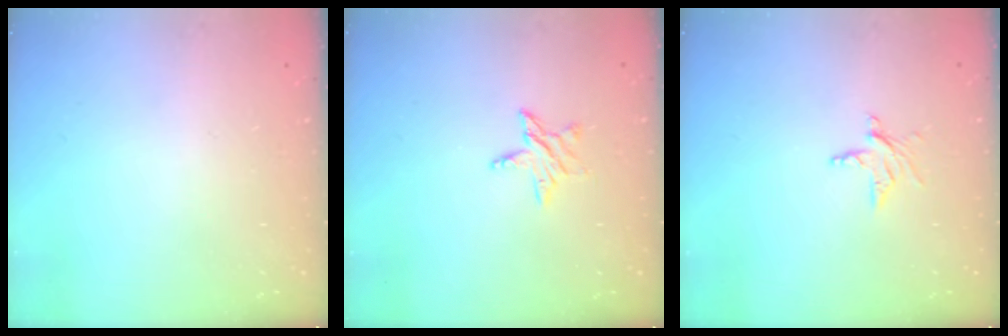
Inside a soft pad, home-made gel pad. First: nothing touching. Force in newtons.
{"total": 5.8, "press": 5.8, "slide": 0.4}
{"total": 4.0, "press": 4.0, "slide": 0.3}